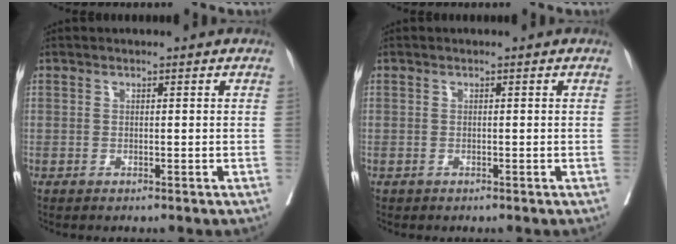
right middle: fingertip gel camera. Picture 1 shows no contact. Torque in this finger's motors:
{"motor_torque": [-0.25, -0.23, -0.13, -0.03]}